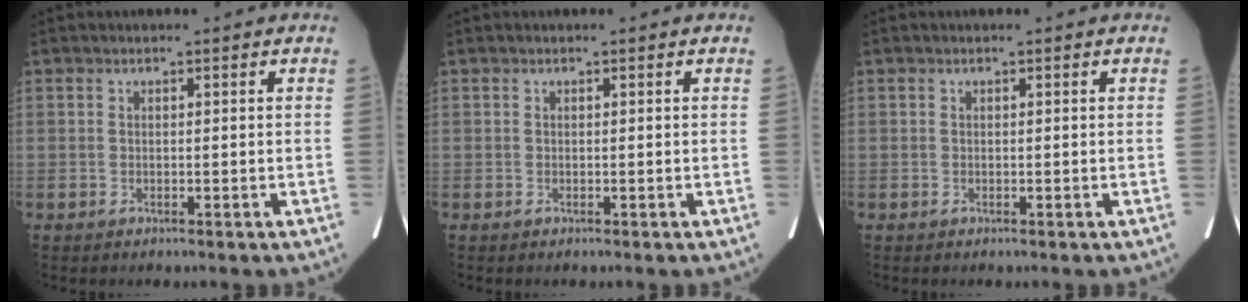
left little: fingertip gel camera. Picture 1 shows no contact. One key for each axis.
{"total": 0.0}
{"total": 0.0}